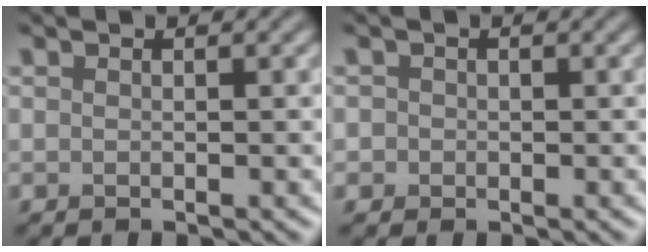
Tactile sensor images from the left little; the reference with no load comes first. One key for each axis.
{"total": 1.2, "fx": 0.0, "fy": 1.2, "fz": 0.2, "tx": 0.011, "ty": 0.003, "tz": -0.006}